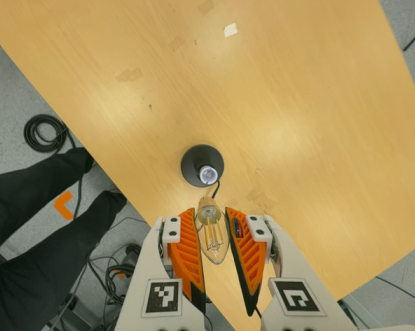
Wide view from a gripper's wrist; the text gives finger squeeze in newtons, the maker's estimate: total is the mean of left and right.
{"total": 16.1, "left": 18.2, "right": 14.0}